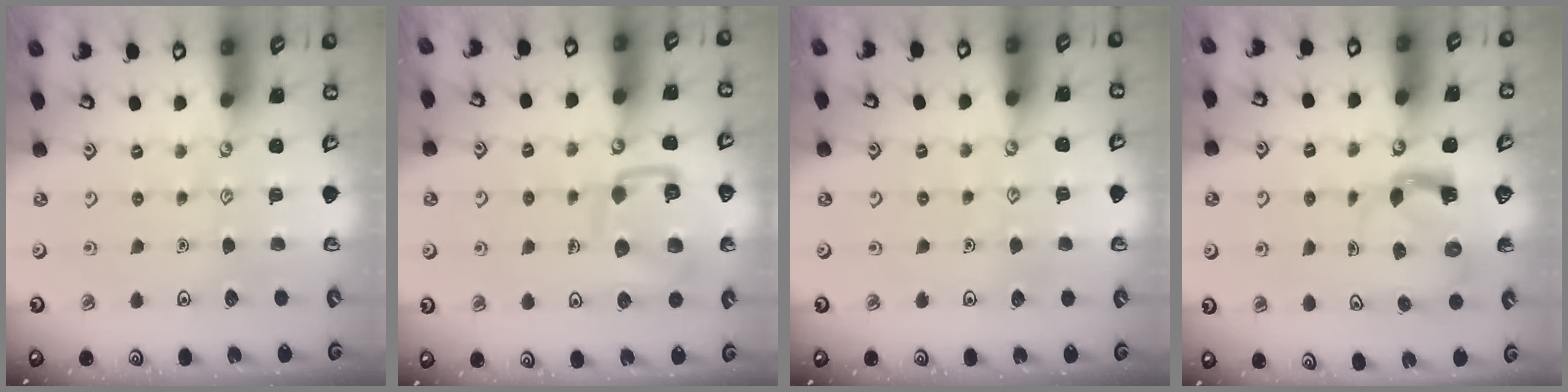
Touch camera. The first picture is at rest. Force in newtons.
{"total": 11.9, "press": 11.8, "slide": 1.0}
{"total": 4.0, "press": 4.0, "slide": 0.2}
{"total": 3.9, "press": 3.8, "slide": 0.7}